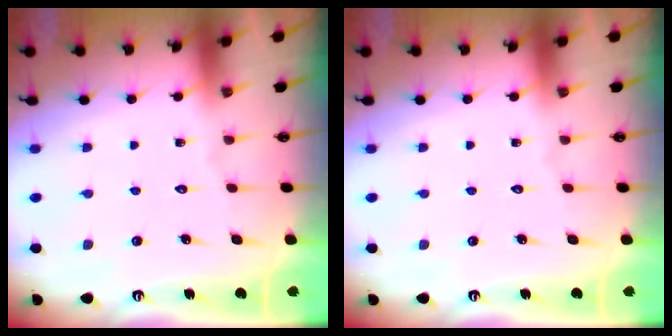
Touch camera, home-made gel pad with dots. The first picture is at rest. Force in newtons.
{"total": 0.0}